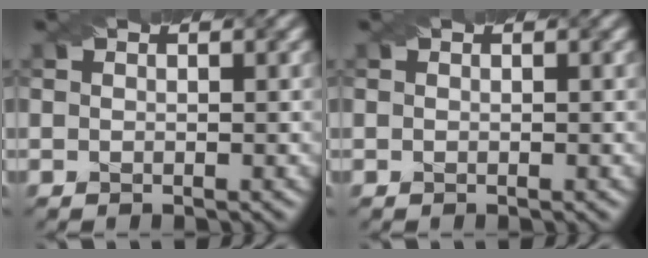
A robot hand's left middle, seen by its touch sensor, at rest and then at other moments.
{"total": 0.0}